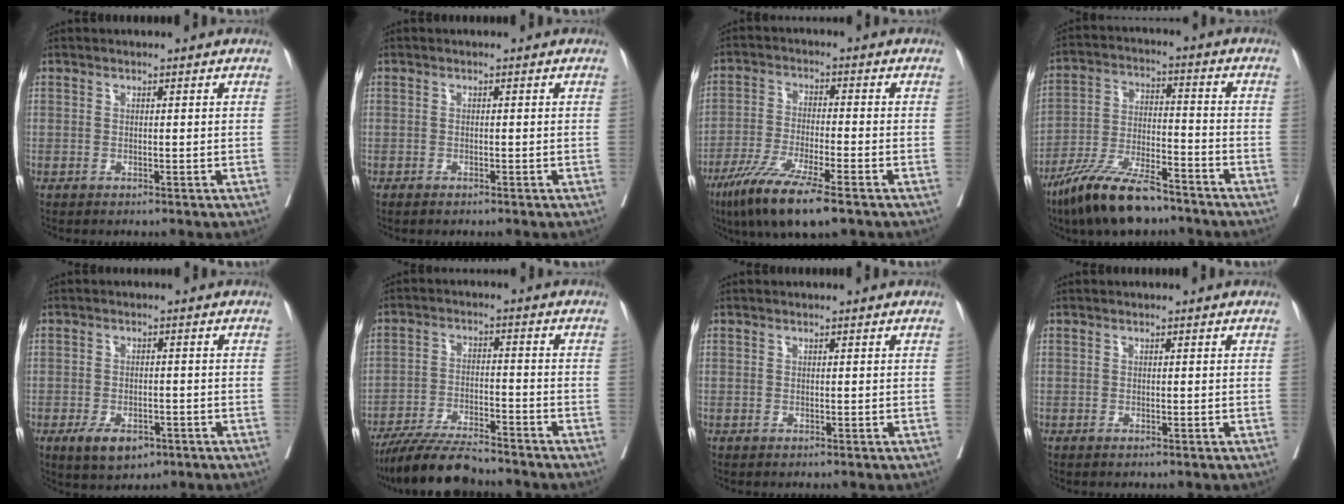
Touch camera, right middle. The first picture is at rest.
{"total": 0.7, "force": [-0.6, 0.2, 0.3], "torque": [-0.008, -0.002, -0.011]}
{"total": 11.2, "force": [-7.3, 0.9, 8.5], "torque": [-0.159, -0.032, -0.128]}
{"total": 13.0, "force": [-10.0, 2.8, 7.8], "torque": [-0.145, -0.016, -0.185]}
{"total": 5.5, "force": [-3.0, 2.9, 3.5], "torque": [-0.057, -0.001, -0.043]}
{"total": 10.3, "force": [-9.2, 1.0, 4.3], "torque": [-0.071, -0.020, -0.165]}
{"total": 0.0}
{"total": 0.0}